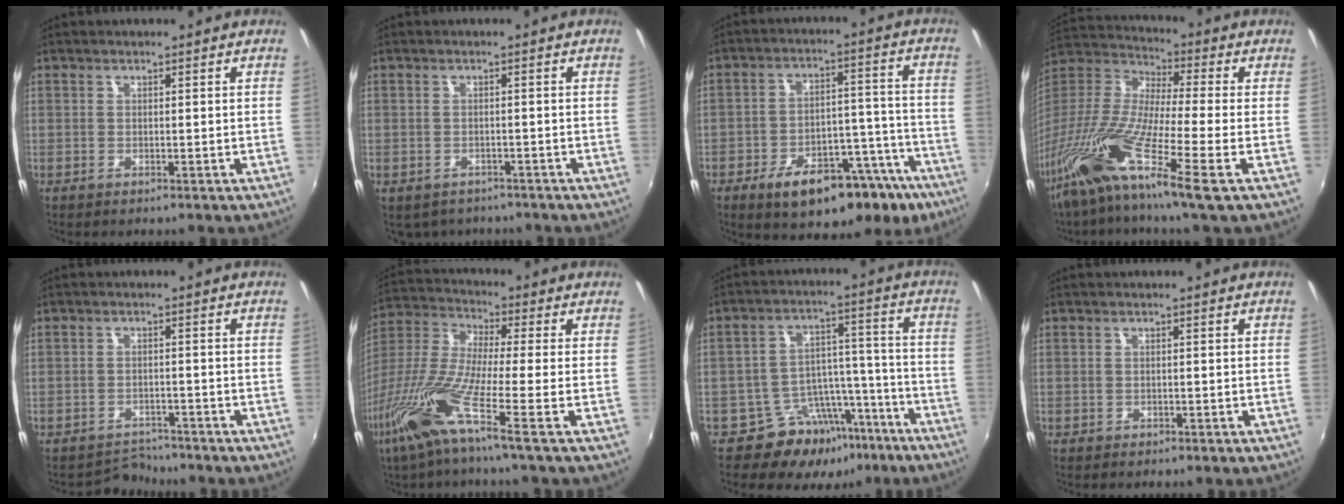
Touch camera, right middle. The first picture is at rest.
{"total": 4.7, "force": [-3.7, 2.6, 1.3], "torque": [-0.036, -0.021, -0.047]}
{"total": 20.1, "force": [-13.1, 8.9, 12.4], "torque": [-0.188, 0.009, -0.168]}
{"total": 18.5, "force": [-11.0, 0.2, 14.9], "torque": [-0.281, -0.044, -0.218]}
{"total": 3.7, "force": [-3.5, 1.0, -0.8], "torque": [0.004, 0.006, -0.060]}
{"total": 13.1, "force": [-6.9, -0.7, 11.1], "torque": [-0.229, -0.020, -0.148]}
{"total": 13.3, "force": [-8.7, 8.9, 4.6], "torque": [-0.081, 0.041, -0.109]}
{"total": 0.8, "force": [-0.6, 0.6, 0.2], "torque": [-0.006, -0.003, -0.007]}